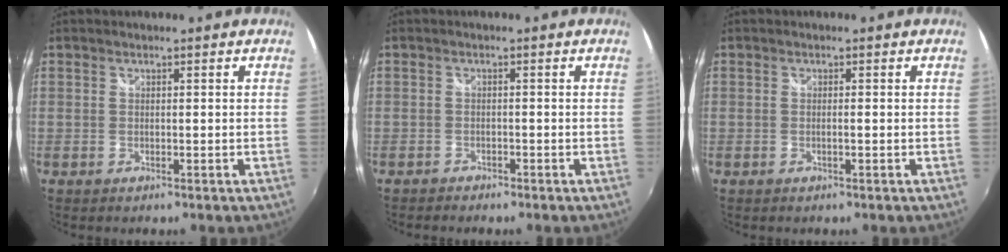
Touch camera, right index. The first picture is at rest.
{"total": 1.1, "force": [-1.1, 0.4, -0.2], "torque": [-0.005, -0.002, -0.025]}
{"total": 0.7, "force": [-0.3, -0.2, 0.7], "torque": [-0.010, 0.000, -0.006]}